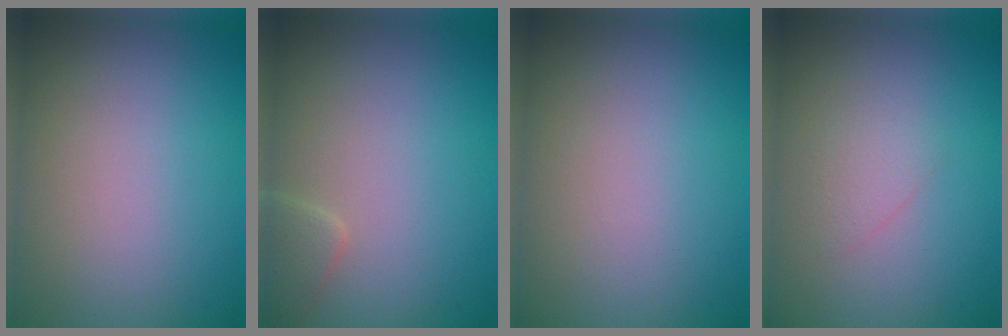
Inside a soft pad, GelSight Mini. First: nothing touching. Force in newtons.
{"total": 1.6, "press": 1.6, "slide": 0.1}
{"total": 0.0}
{"total": 1.4, "press": 1.4, "slide": 0.2}